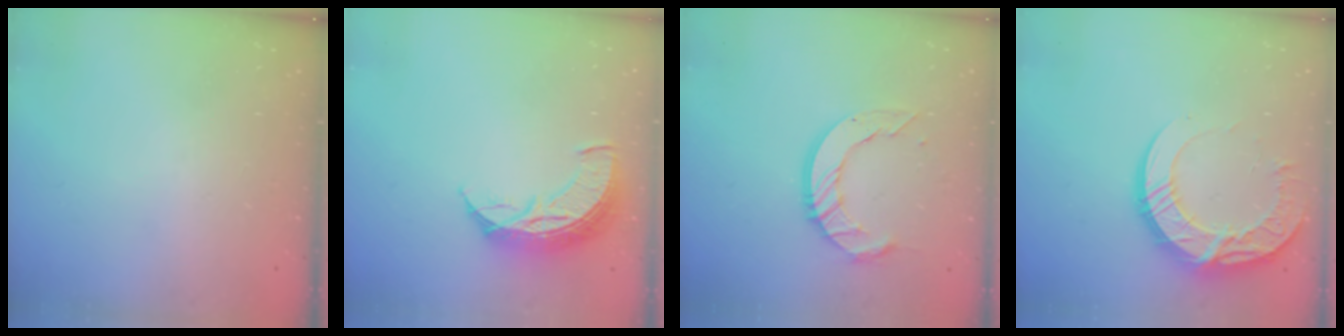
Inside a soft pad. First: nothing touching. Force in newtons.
{"total": 9.8, "press": 9.8, "slide": 0.9}
{"total": 11.2, "press": 11.1, "slide": 0.9}
{"total": 17.2, "press": 17.2, "slide": 0.7}